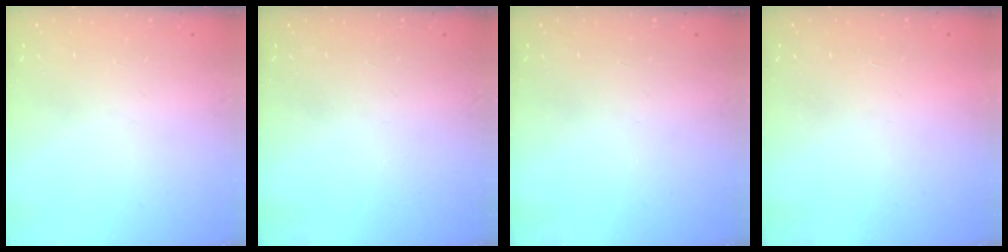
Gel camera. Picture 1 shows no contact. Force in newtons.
{"total": 0.0}
{"total": 0.0}
{"total": 1.7, "press": 1.7, "slide": 0.1}